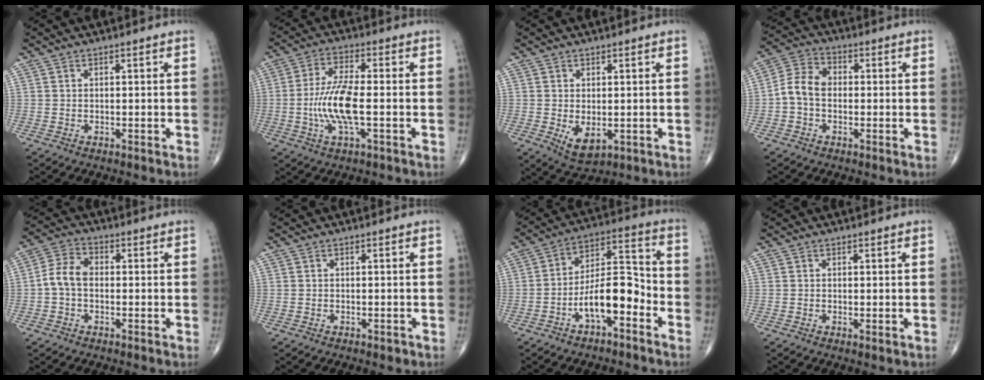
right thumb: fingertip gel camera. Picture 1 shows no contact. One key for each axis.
{"total": 10.2, "fx": -1.6, "fy": 3.0, "fz": 9.6, "tx": -0.206, "ty": 0.010, "tz": -0.033}
{"total": 5.1, "fx": -0.8, "fy": 2.8, "fz": 4.1, "tx": -0.063, "ty": -0.011, "tz": 0.000}
{"total": 6.8, "fx": -0.9, "fy": 5.0, "fz": 4.5, "tx": -0.079, "ty": 0.027, "tz": -0.029}
{"total": 6.0, "fx": -0.7, "fy": 4.1, "fz": 4.3, "tx": -0.080, "ty": 0.021, "tz": -0.023}
{"total": 0.8, "fx": -0.5, "fy": 0.4, "fz": 0.5, "tx": -0.007, "ty": -0.002, "tz": -0.006}
{"total": 11.8, "fx": -5.0, "fy": 5.0, "fz": 9.5, "tx": -0.149, "ty": 0.057, "tz": -0.089}
{"total": 0.8, "fx": -0.1, "fy": 0.2, "fz": 0.7, "tx": -0.018, "ty": -0.005, "tz": -0.004}